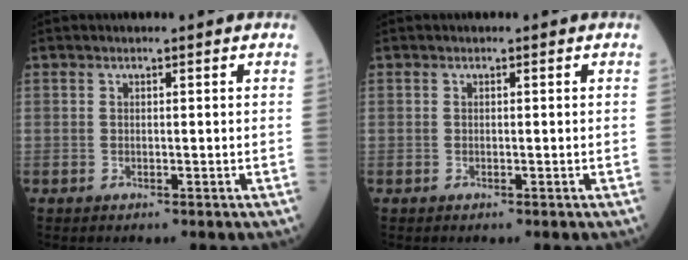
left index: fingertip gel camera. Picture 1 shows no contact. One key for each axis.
{"total": 0.0}